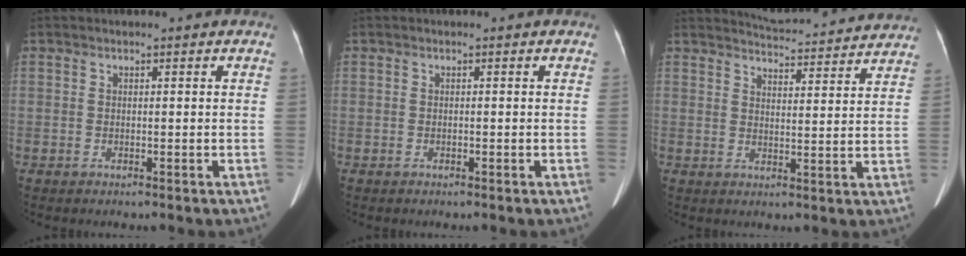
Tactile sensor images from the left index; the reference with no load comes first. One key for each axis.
{"total": 0.0}
{"total": 15.3, "fx": 14.9, "fy": 1.4, "fz": 3.0, "tx": -0.037, "ty": -0.013, "tz": 0.175}